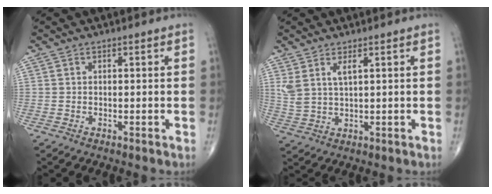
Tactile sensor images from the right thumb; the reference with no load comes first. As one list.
[{"total": 4.4, "force": [2.1, 1.5, 3.6], "torque": [-0.085, -0.008, 0.053]}]